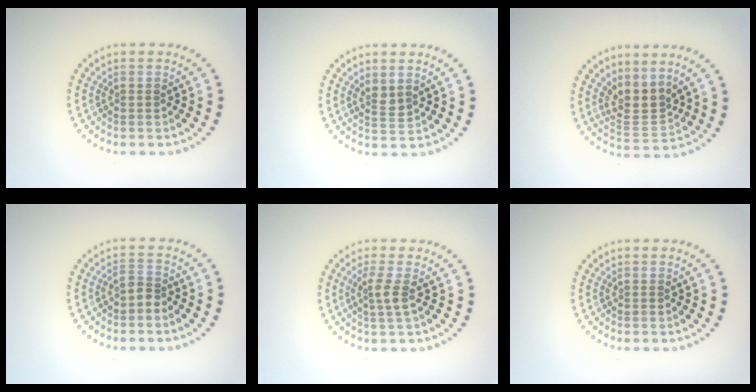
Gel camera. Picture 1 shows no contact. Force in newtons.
{"total": 1.5, "press": 1.4, "slide": 0.7}
{"total": 3.0, "press": 2.3, "slide": 1.9}
{"total": 1.5, "press": 1.1, "slide": 1.0}
{"total": 1.8, "press": 1.4, "slide": 1.1}
{"total": 0.0}